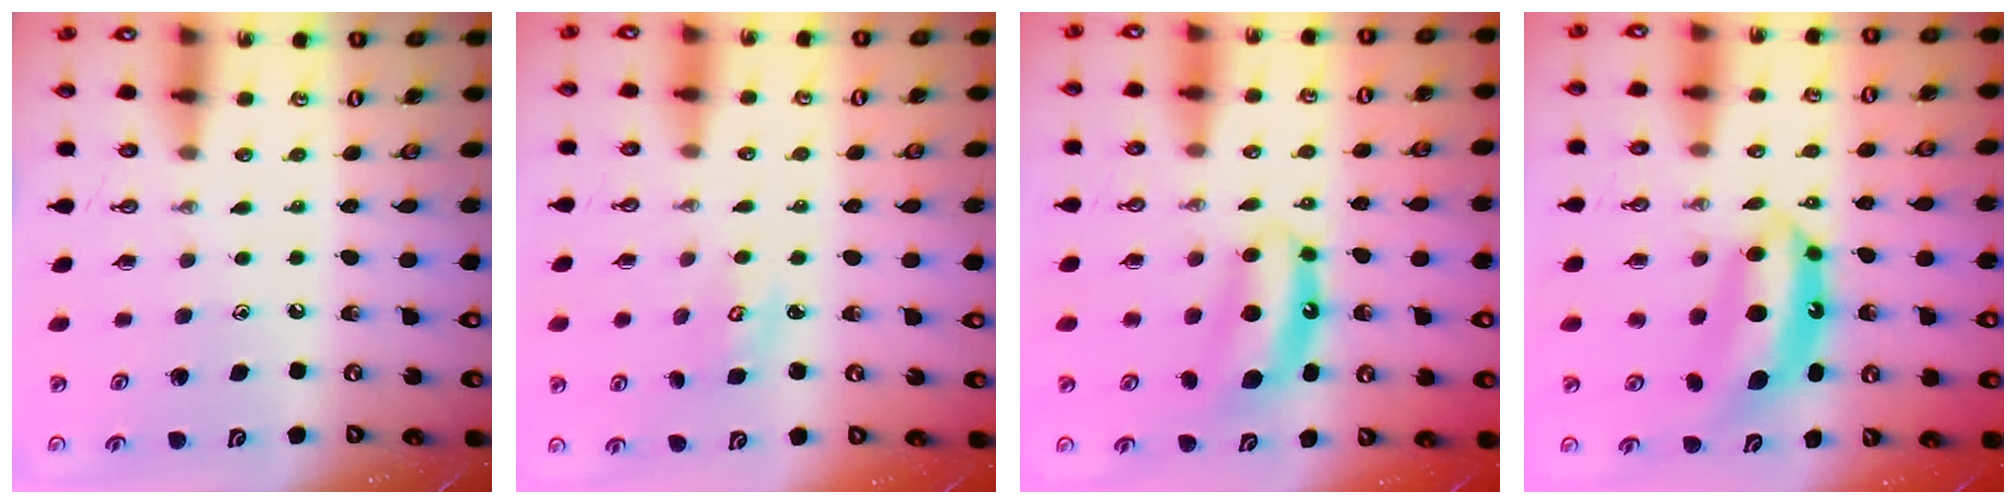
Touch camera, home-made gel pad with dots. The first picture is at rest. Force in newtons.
{"total": 2.3, "press": 2.3, "slide": 0.2}
{"total": 7.5, "press": 7.5, "slide": 0.4}
{"total": 7.1, "press": 7.1, "slide": 0.5}